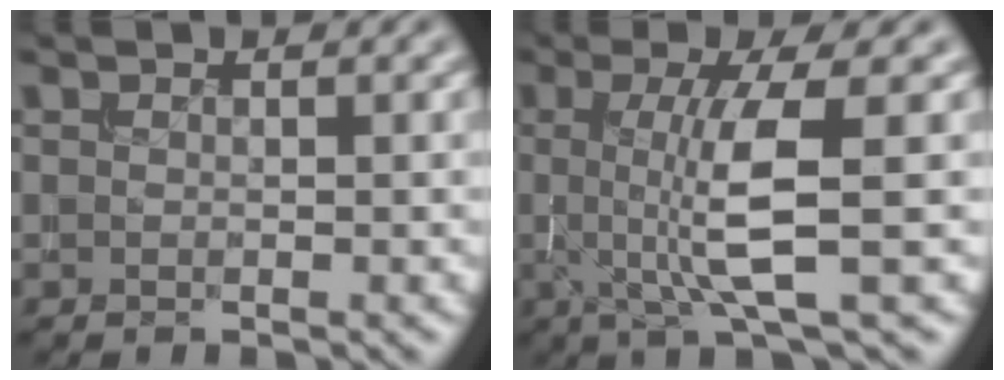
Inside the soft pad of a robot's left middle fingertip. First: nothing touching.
{"total": 5.6, "force": [-0.3, 0.7, 5.6], "torque": [-0.108, -0.003, -0.004]}